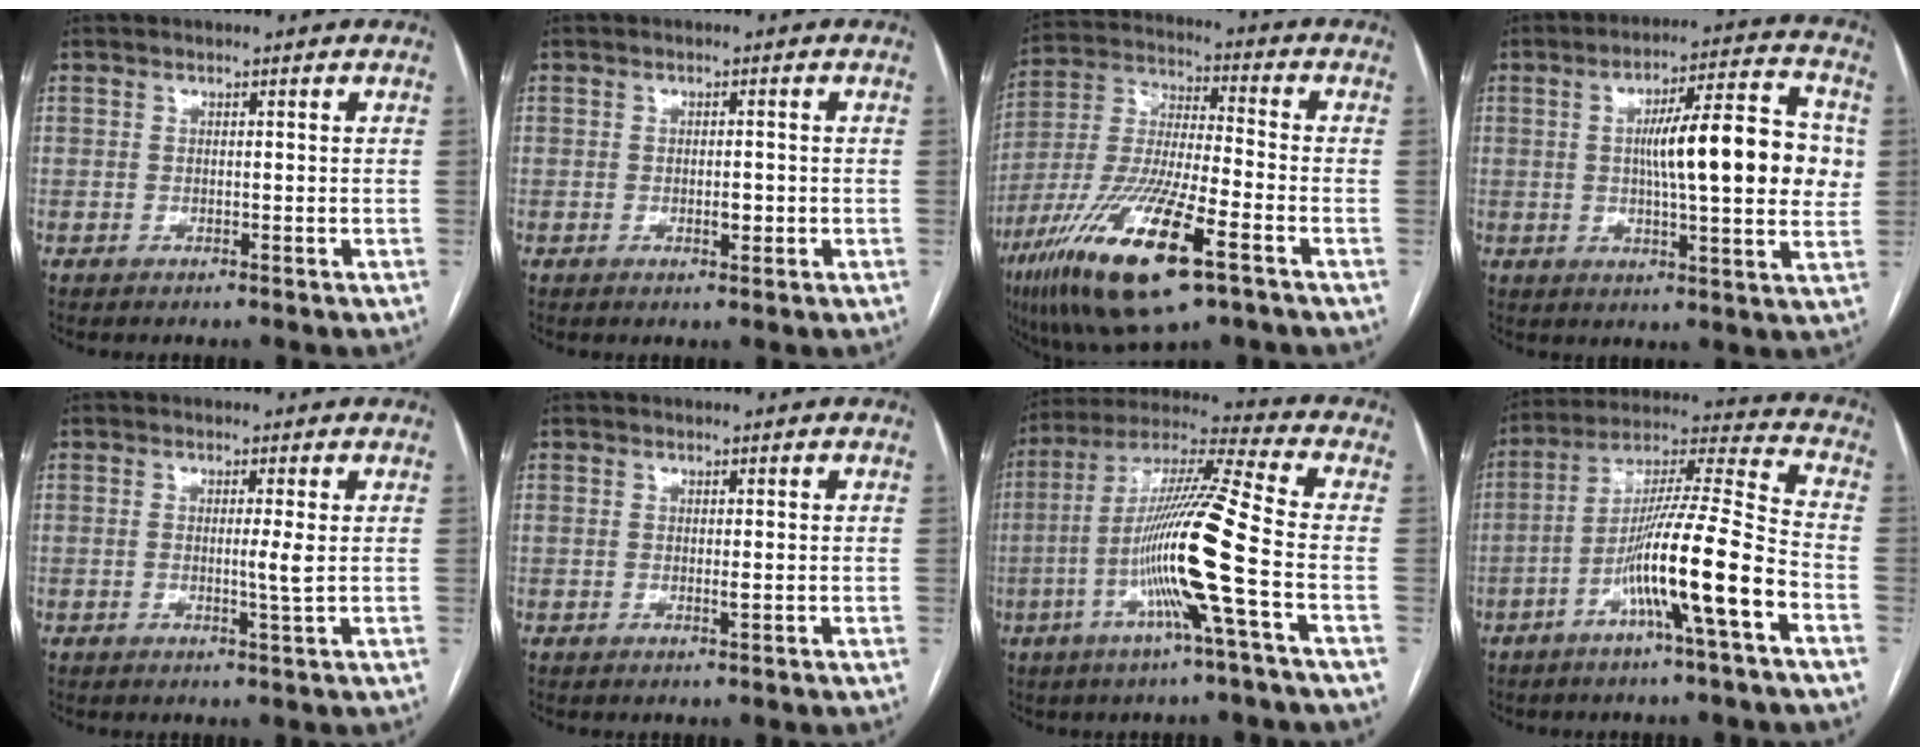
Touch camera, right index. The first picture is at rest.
{"total": 1.9, "force": [-0.5, 0.7, 1.7], "torque": [-0.028, 0.001, -0.007]}
{"total": 19.9, "force": [-9.9, 3.6, 16.8], "torque": [-0.360, -0.038, -0.175]}
{"total": 16.1, "force": [1.6, 2.7, 15.8], "torque": [-0.234, 0.026, 0.020]}
{"total": 2.4, "force": [-0.1, -0.6, 2.3], "torque": [-0.039, -0.004, -0.003]}
{"total": 0.7, "force": [-0.1, 0.0, 0.7], "torque": [-0.015, -0.002, -0.001]}
{"total": 15.9, "force": [-4.5, -1.7, 15.1], "torque": [-0.289, -0.003, -0.095]}
{"total": 15.0, "force": [-6.3, -0.6, 13.6], "torque": [-0.248, 0.007, -0.114]}